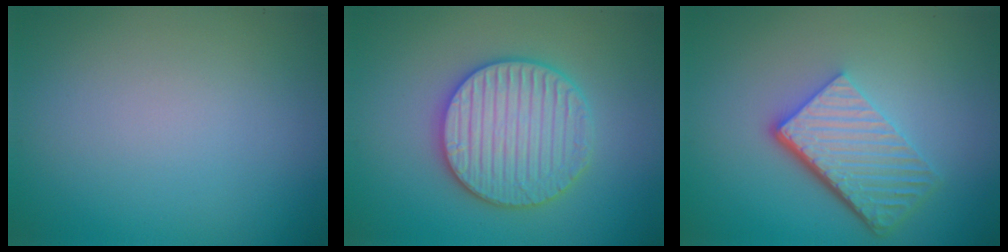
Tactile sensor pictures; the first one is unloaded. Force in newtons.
{"total": 5.9, "press": 5.8, "slide": 1.1}
{"total": 5.9, "press": 4.0, "slide": 4.3}